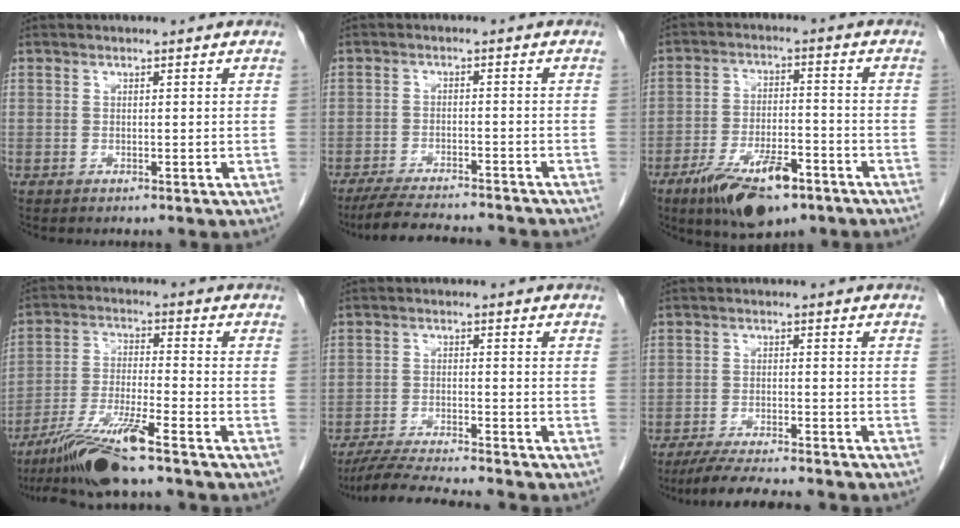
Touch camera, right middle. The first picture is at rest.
{"total": 12.1, "force": [-11.1, 1.1, 4.6], "torque": [-0.071, -0.010, -0.160]}
{"total": 11.8, "force": [-7.3, 3.8, 8.4], "torque": [-0.147, -0.009, -0.120]}
{"total": 10.5, "force": [-8.0, -0.3, 6.9], "torque": [-0.135, -0.027, -0.146]}
{"total": 8.8, "force": [-8.1, -0.7, 3.4], "torque": [-0.056, -0.018, -0.138]}
{"total": 10.7, "force": [-9.4, 0.6, 5.1], "torque": [-0.073, -0.021, -0.142]}